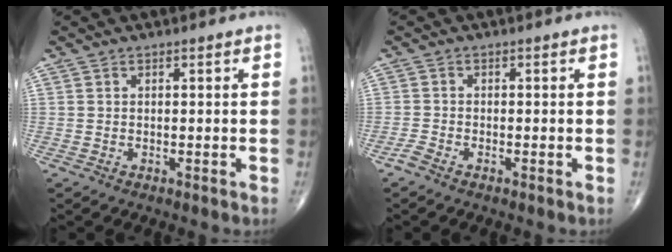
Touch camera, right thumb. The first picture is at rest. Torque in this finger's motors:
{"motor_torque": [2.69, 1.81, 0.07, -0.40, 0.04]}